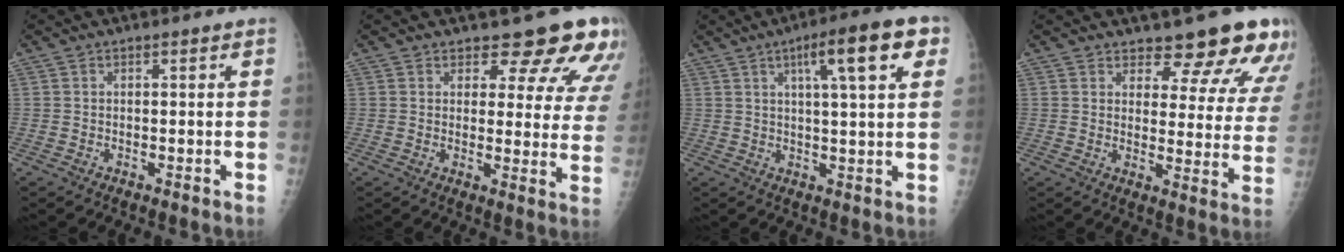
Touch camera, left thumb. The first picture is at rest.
{"total": 12.0, "force": [10.4, 4.5, 4.0], "torque": [0.000, -0.066, 0.101]}
{"total": 11.7, "force": [4.9, 2.2, 10.4], "torque": [-0.143, 0.002, 0.065]}
{"total": 14.0, "force": [11.8, 5.1, 5.6], "torque": [-0.014, -0.080, 0.128]}